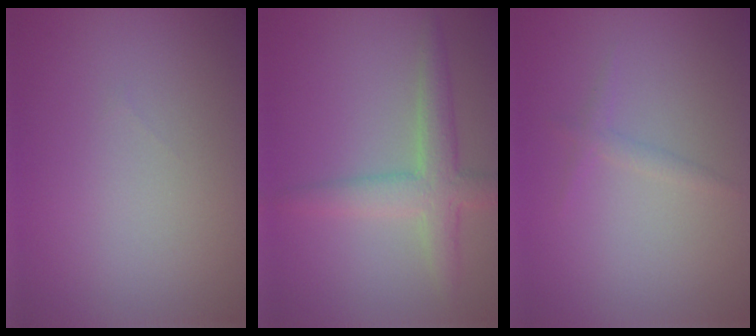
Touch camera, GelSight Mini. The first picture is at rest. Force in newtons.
{"total": 3.9, "press": 3.9, "slide": 0.1}
{"total": 1.0, "press": 1.0, "slide": 0.1}